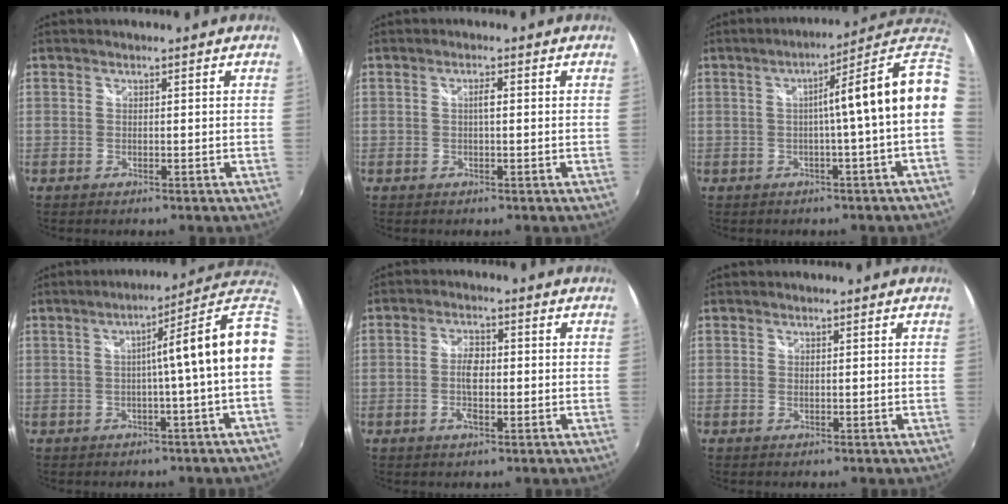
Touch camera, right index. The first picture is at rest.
{"total": 1.3, "force": [0.0, 0.3, 1.3], "torque": [-0.023, 0.004, -0.002]}
{"total": 11.5, "force": [2.3, -2.1, 11.0], "torque": [-0.137, -0.001, 0.028]}
{"total": 11.5, "force": [2.0, -2.1, 11.1], "torque": [-0.140, 0.001, 0.024]}
{"total": 4.4, "force": [-0.9, 2.1, 3.7], "torque": [-0.075, 0.003, -0.017]}
{"total": 0.0}